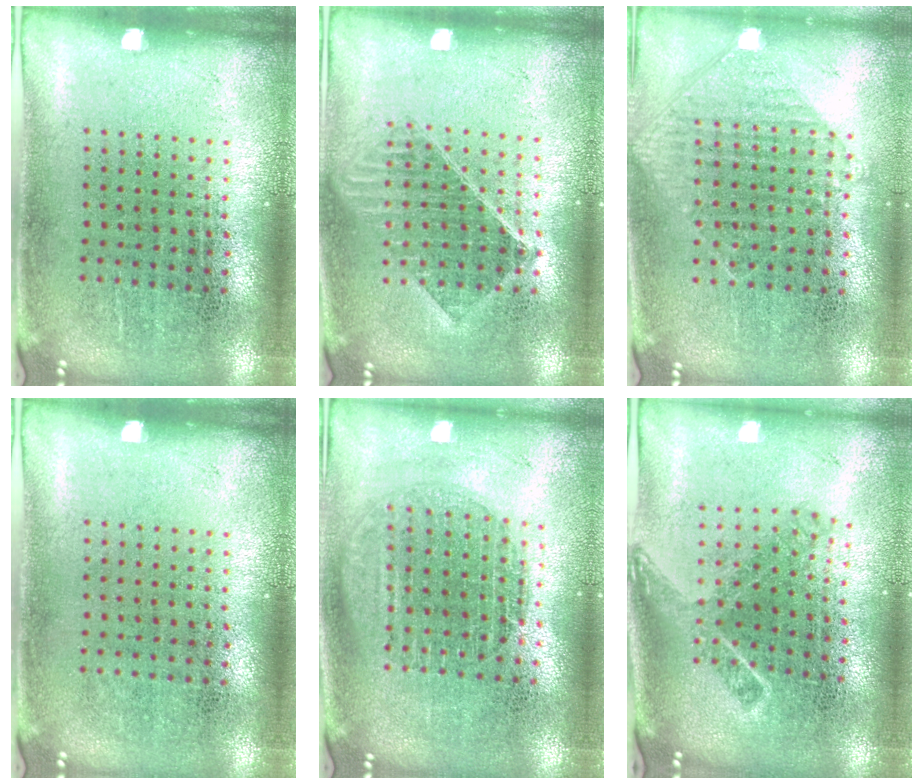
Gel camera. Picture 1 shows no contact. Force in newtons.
{"total": 1.4, "press": 1.3, "slide": 0.6}
{"total": 0.9, "press": 0.8, "slide": 0.3}
{"total": 0.0}
{"total": 1.6, "press": 1.4, "slide": 0.8}
{"total": 1.8, "press": 1.3, "slide": 1.2}